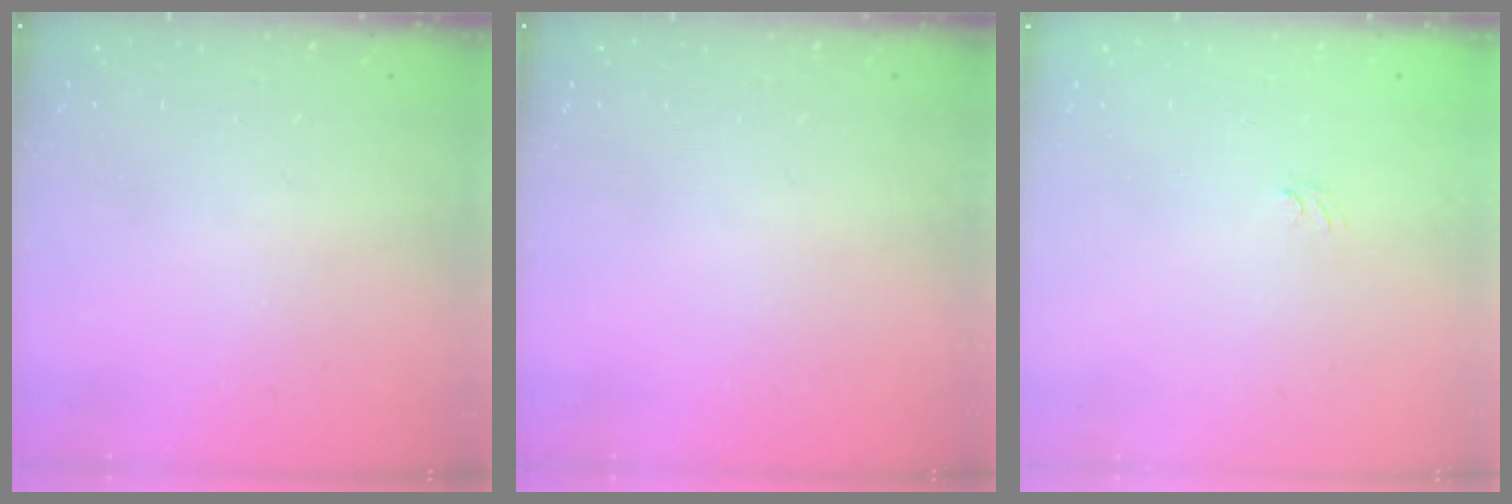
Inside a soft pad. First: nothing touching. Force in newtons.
{"total": 0.0}
{"total": 3.3, "press": 3.1, "slide": 1.2}